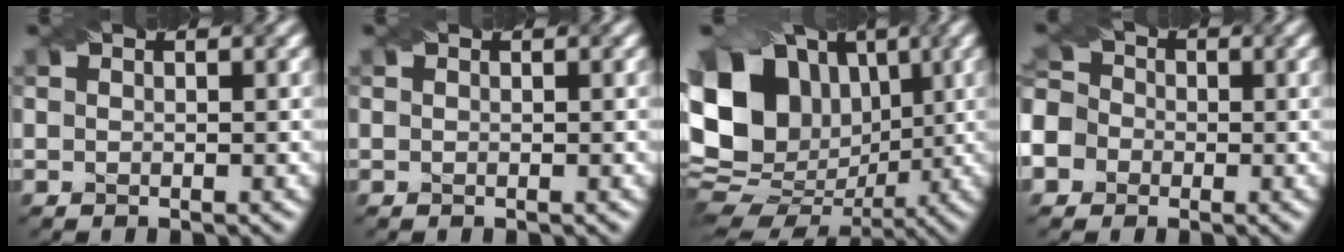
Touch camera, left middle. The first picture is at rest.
{"total": 0.0}
{"total": 16.4, "force": [1.1, 13.2, 9.7], "torque": [-0.188, 0.009, 0.024]}
{"total": 8.8, "force": [-4.0, 7.4, 2.6], "torque": [-0.072, -0.005, -0.097]}